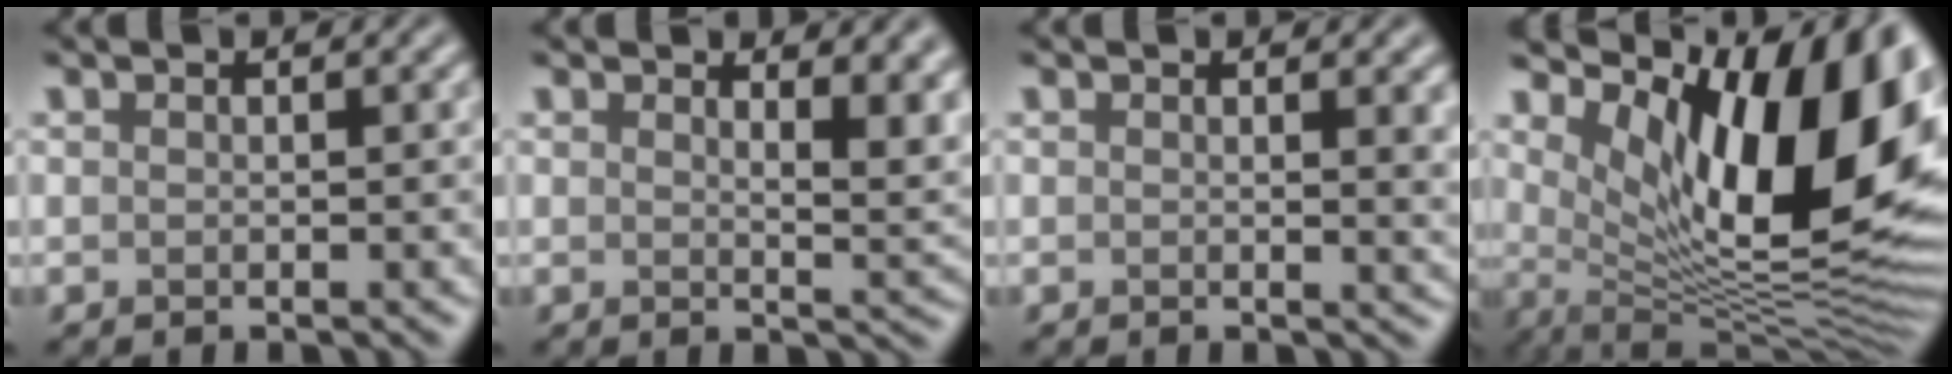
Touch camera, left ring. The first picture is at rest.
{"total": 6.0, "force": [3.1, 2.6, 4.4], "torque": [-0.032, 0.000, 0.052]}
{"total": 2.2, "force": [0.6, 0.7, 2.0], "torque": [-0.014, -0.003, 0.007]}
{"total": 15.5, "force": [5.0, 6.0, 13.4], "torque": [-0.178, -0.011, 0.086]}